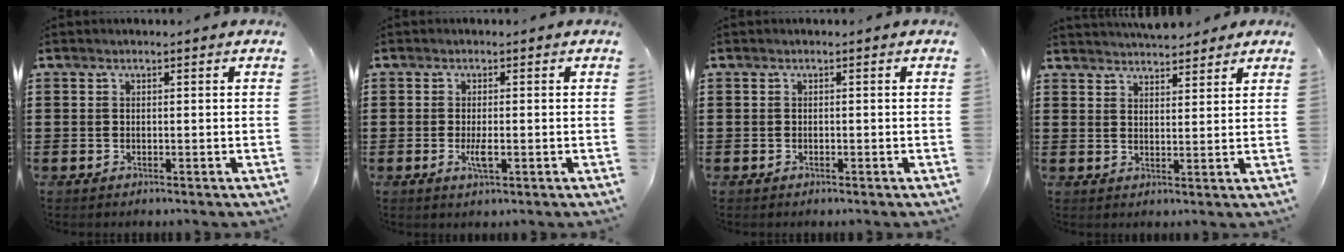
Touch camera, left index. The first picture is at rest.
{"total": 2.7, "force": [-0.6, 0.7, 2.5], "torque": [-0.058, -0.006, -0.014]}
{"total": 0.0}
{"total": 3.9, "force": [3.8, 0.5, 0.6], "torque": [-0.022, -0.007, 0.073]}